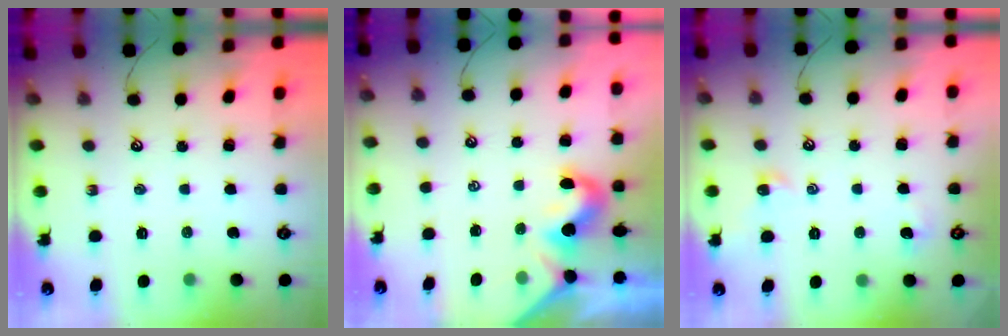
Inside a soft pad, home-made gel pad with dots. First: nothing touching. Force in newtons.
{"total": 1.9, "press": 1.8, "slide": 0.6}
{"total": 2.1, "press": 2.0, "slide": 0.6}